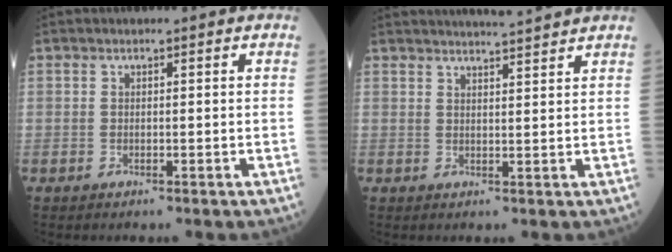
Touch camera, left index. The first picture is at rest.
{"total": 6.0, "force": [5.7, -0.7, 1.8], "torque": [-0.029, 0.012, 0.075]}